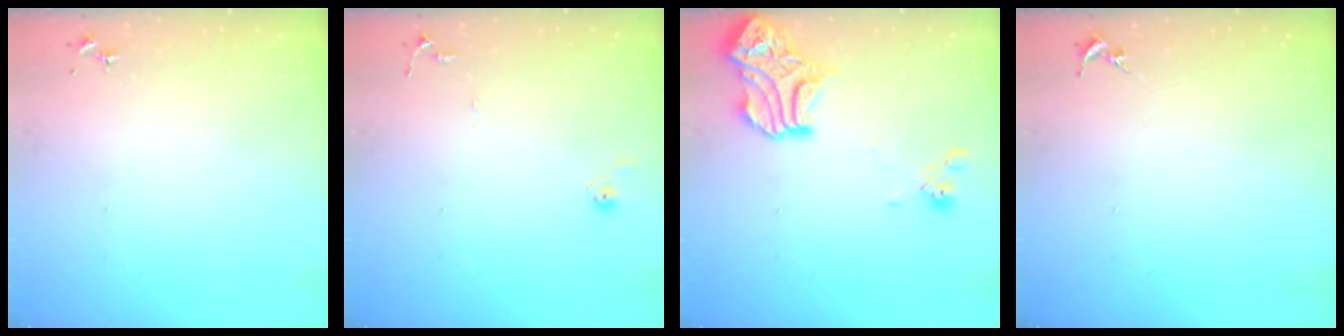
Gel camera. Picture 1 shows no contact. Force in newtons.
{"total": 6.7, "press": 6.6, "slide": 0.6}
{"total": 15.6, "press": 15.5, "slide": 0.7}
{"total": 0.0}